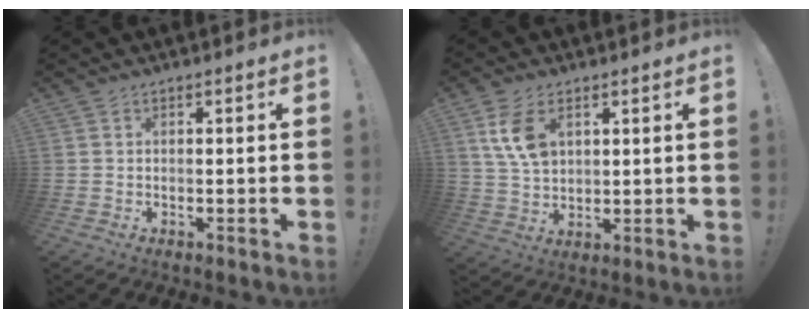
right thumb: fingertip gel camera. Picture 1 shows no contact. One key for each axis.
{"total": 9.6, "fx": 4.2, "fy": 6.0, "fz": 6.2, "tx": -0.111, "ty": -0.009, "tz": 0.080}